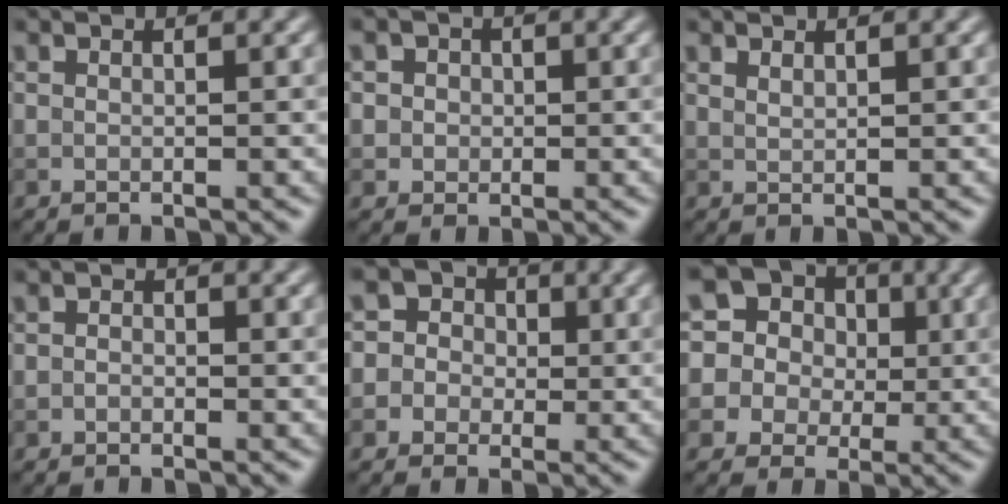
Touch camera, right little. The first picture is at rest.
{"total": 2.9, "force": [0.9, 2.5, 1.1], "torque": [-0.004, 0.009, 0.000]}
{"total": 0.7, "force": [0.6, 0.1, 0.3], "torque": [-0.005, -0.001, 0.014]}
{"total": 0.8, "force": [-0.4, 0.6, 0.4], "torque": [-0.006, -0.002, -0.011]}
{"total": 5.7, "force": [-0.3, 5.5, 1.3], "torque": [-0.009, 0.036, -0.039]}
{"total": 15.2, "force": [5.8, 13.0, 5.4], "torque": [-0.152, 0.054, 0.073]}